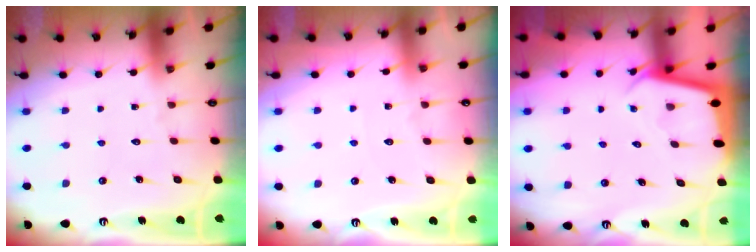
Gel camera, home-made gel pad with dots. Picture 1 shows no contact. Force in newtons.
{"total": 3.2, "press": 3.1, "slide": 0.5}
{"total": 2.5, "press": 2.5, "slide": 0.1}